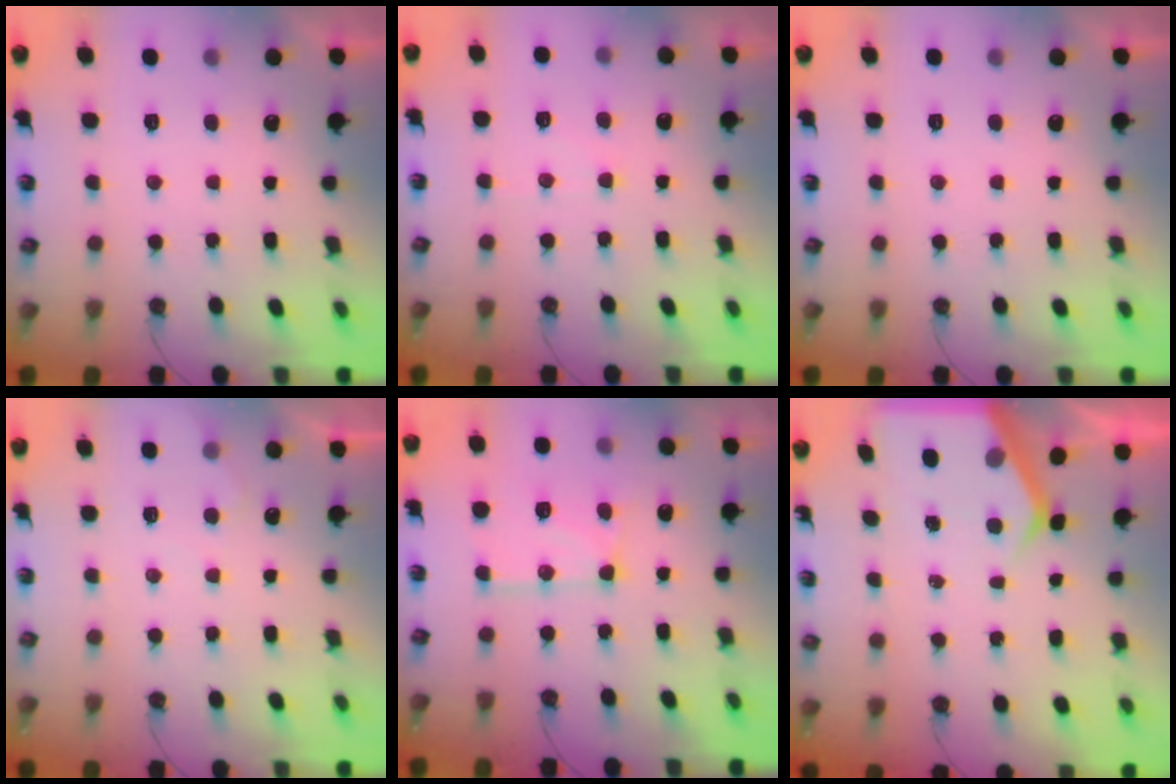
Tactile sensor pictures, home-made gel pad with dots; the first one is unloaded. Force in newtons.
{"total": 3.4, "press": 3.3, "slide": 0.5}
{"total": 0.0}
{"total": 3.6, "press": 3.6, "slide": 0.5}
{"total": 13.6, "press": 13.6, "slide": 1.2}
{"total": 5.8, "press": 5.8, "slide": 0.3}